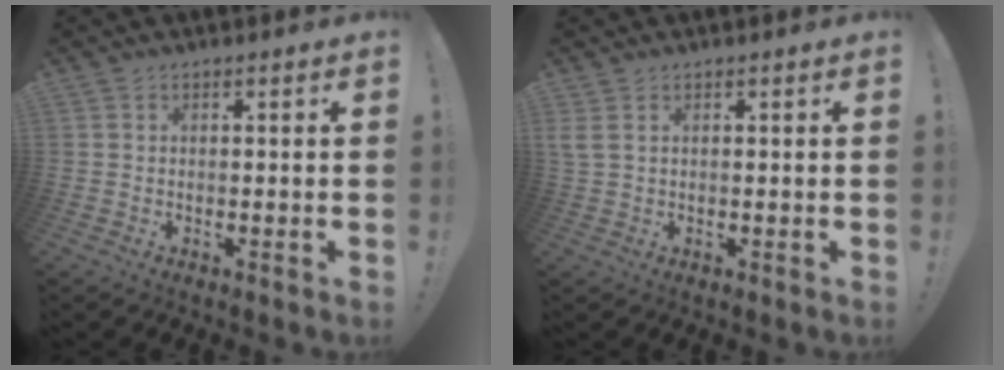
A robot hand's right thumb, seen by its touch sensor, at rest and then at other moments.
{"total": 1.9, "force": [0.9, 0.8, 1.5], "torque": [-0.030, 0.001, 0.018]}